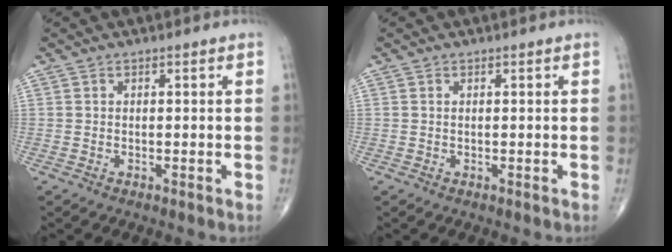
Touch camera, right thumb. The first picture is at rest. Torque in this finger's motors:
{"motor_torque": [-0.22, -0.05, -0.25, -0.18, -0.02]}